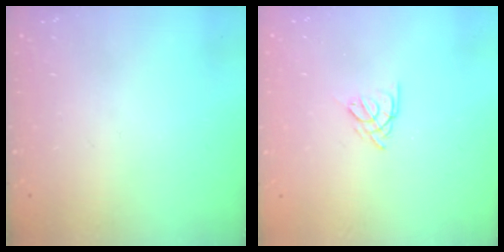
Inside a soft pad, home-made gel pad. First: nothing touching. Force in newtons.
{"total": 3.8, "press": 3.8, "slide": 0.6}